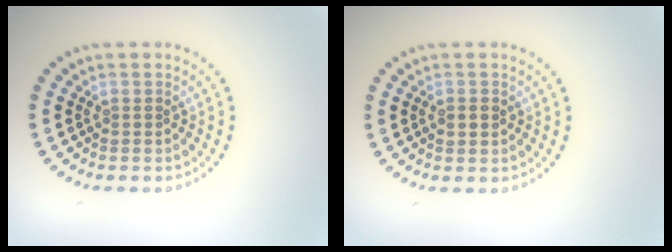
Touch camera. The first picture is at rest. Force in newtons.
{"total": 1.6, "press": 1.6, "slide": 0.1}